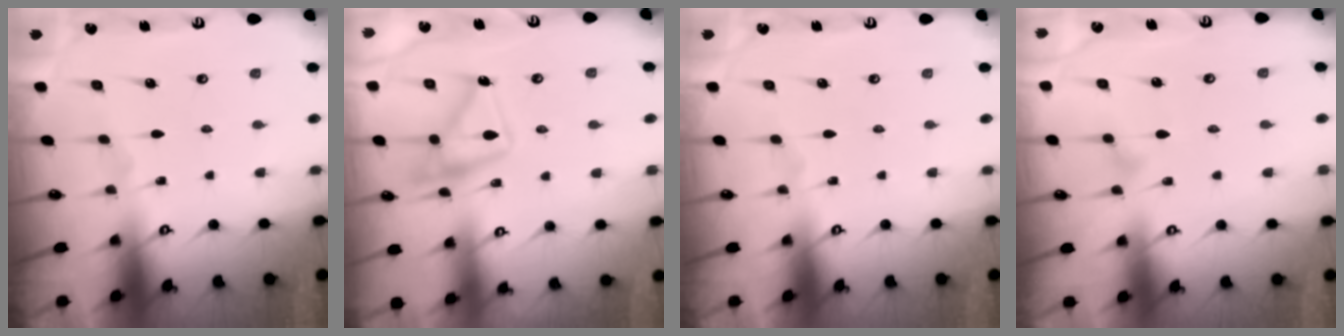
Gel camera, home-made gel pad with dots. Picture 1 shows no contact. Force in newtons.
{"total": 14.9, "press": 14.8, "slide": 1.1}
{"total": 0.0}
{"total": 6.5, "press": 6.4, "slide": 0.4}